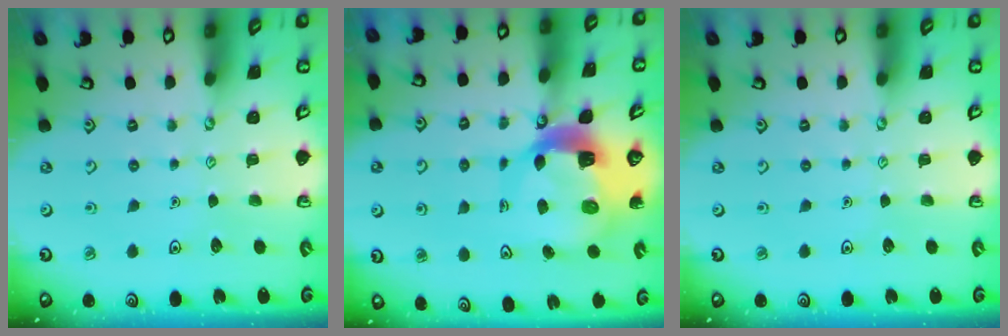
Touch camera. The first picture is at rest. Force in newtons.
{"total": 9.5, "press": 9.5, "slide": 1.0}
{"total": 0.0}